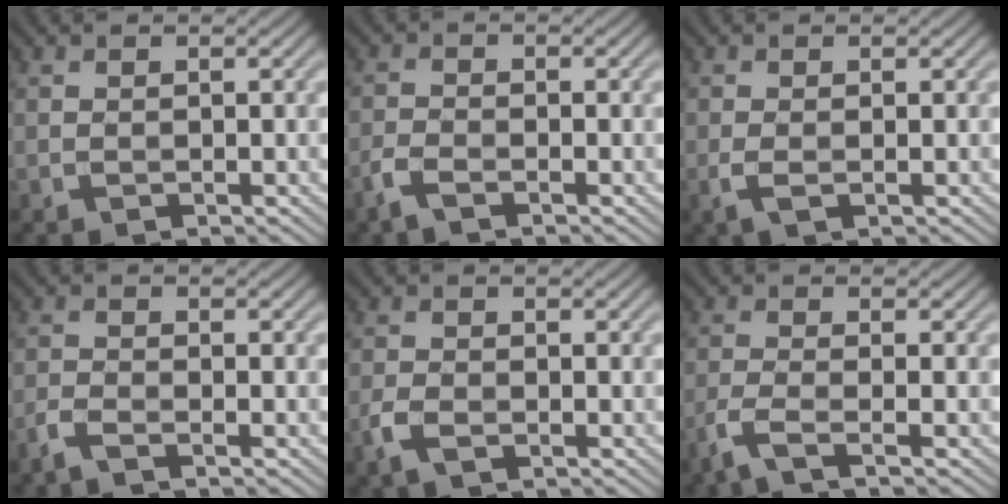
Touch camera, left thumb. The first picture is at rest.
{"total": 2.5, "force": [-1.8, 0.7, 1.6], "torque": [-0.042, -0.004, -0.046]}
{"total": 1.8, "force": [-0.6, 0.6, 1.6], "torque": [-0.042, -0.004, -0.015]}
{"total": 2.4, "force": [-1.8, 0.4, 1.5], "torque": [-0.035, -0.004, -0.046]}
{"total": 2.9, "force": [-1.6, 1.5, 1.9], "torque": [-0.046, -0.005, -0.036]}
{"total": 3.7, "force": [-2.3, 0.6, 2.8], "torque": [-0.058, -0.004, -0.066]}